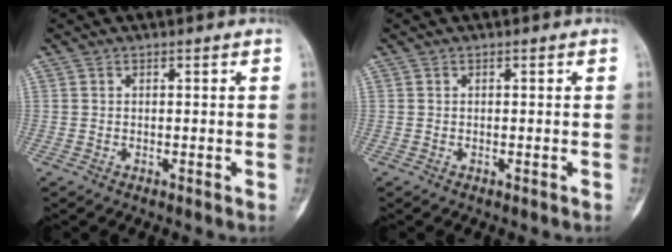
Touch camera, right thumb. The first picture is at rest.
{"total": 0.0}